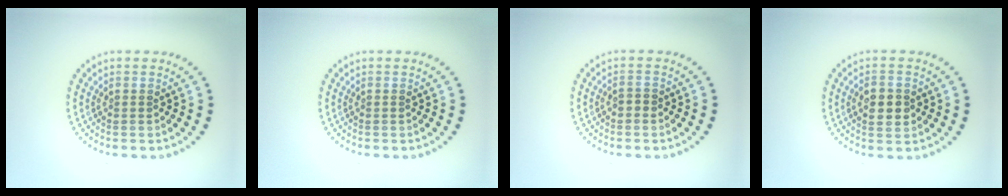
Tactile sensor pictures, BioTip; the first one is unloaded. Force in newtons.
{"total": 0.0}
{"total": 0.8, "press": 0.8, "slide": 0.1}
{"total": 2.6, "press": 2.6, "slide": 0.0}